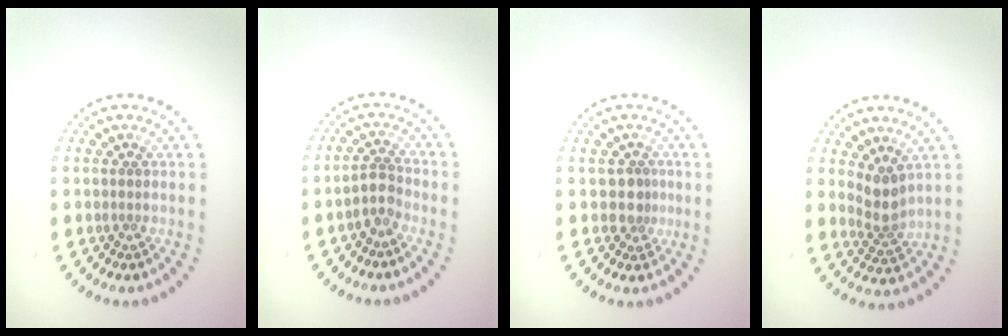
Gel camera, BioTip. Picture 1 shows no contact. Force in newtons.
{"total": 2.0, "press": 1.6, "slide": 1.2}
{"total": 2.0, "press": 1.4, "slide": 1.4}
{"total": 2.7, "press": 2.2, "slide": 1.6}